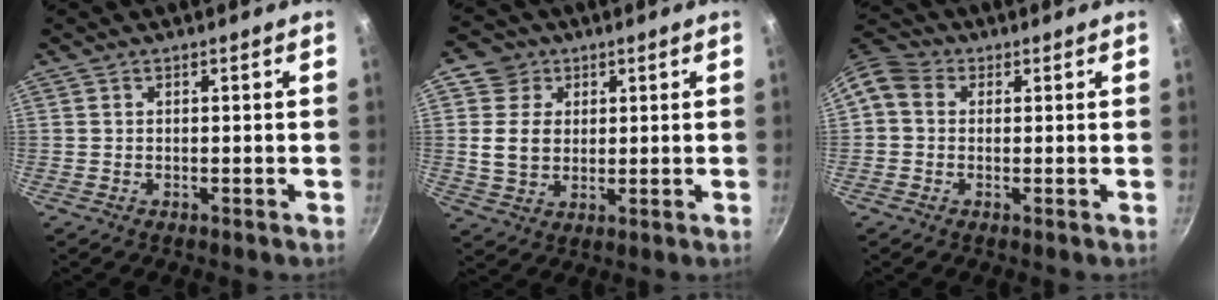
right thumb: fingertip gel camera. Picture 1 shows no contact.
{"total": 8.3, "force": [2.2, 7.2, 3.6], "torque": [-0.034, -0.004, 0.036]}
{"total": 5.9, "force": [0.5, 4.9, 3.2], "torque": [-0.063, 0.019, -0.008]}